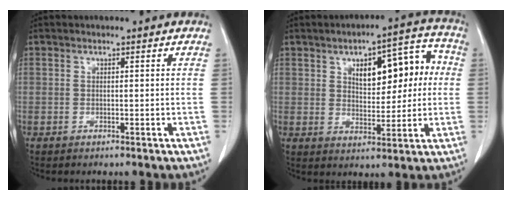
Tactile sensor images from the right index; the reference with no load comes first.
{"total": 11.7, "force": [2.5, 5.2, 10.2], "torque": [-0.131, 0.038, 0.041]}